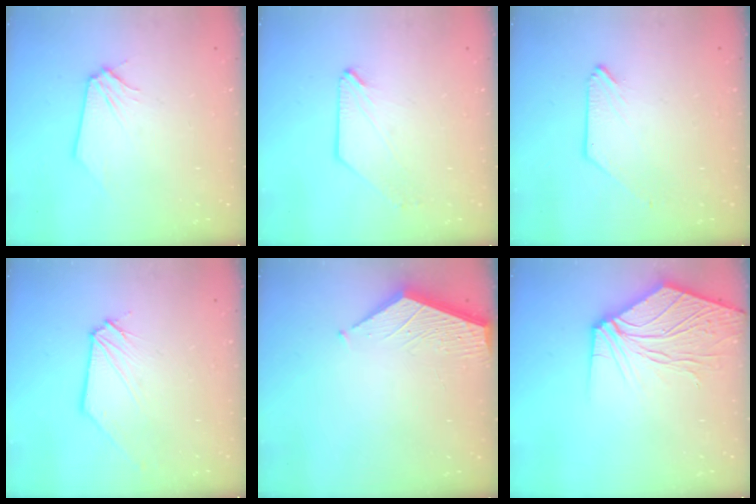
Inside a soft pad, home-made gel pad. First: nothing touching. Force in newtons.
{"total": 0.5, "press": 0.5, "slide": 0.0}
{"total": 0.0}
{"total": 0.6, "press": 0.6, "slide": 0.1}
{"total": 3.3, "press": 3.3, "slide": 0.4}
{"total": 10.9, "press": 10.7, "slide": 2.0}